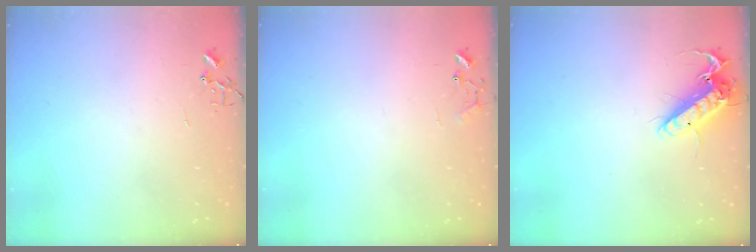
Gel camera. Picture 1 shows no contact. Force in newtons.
{"total": 7.4, "press": 7.4, "slide": 0.6}
{"total": 14.3, "press": 14.2, "slide": 1.9}